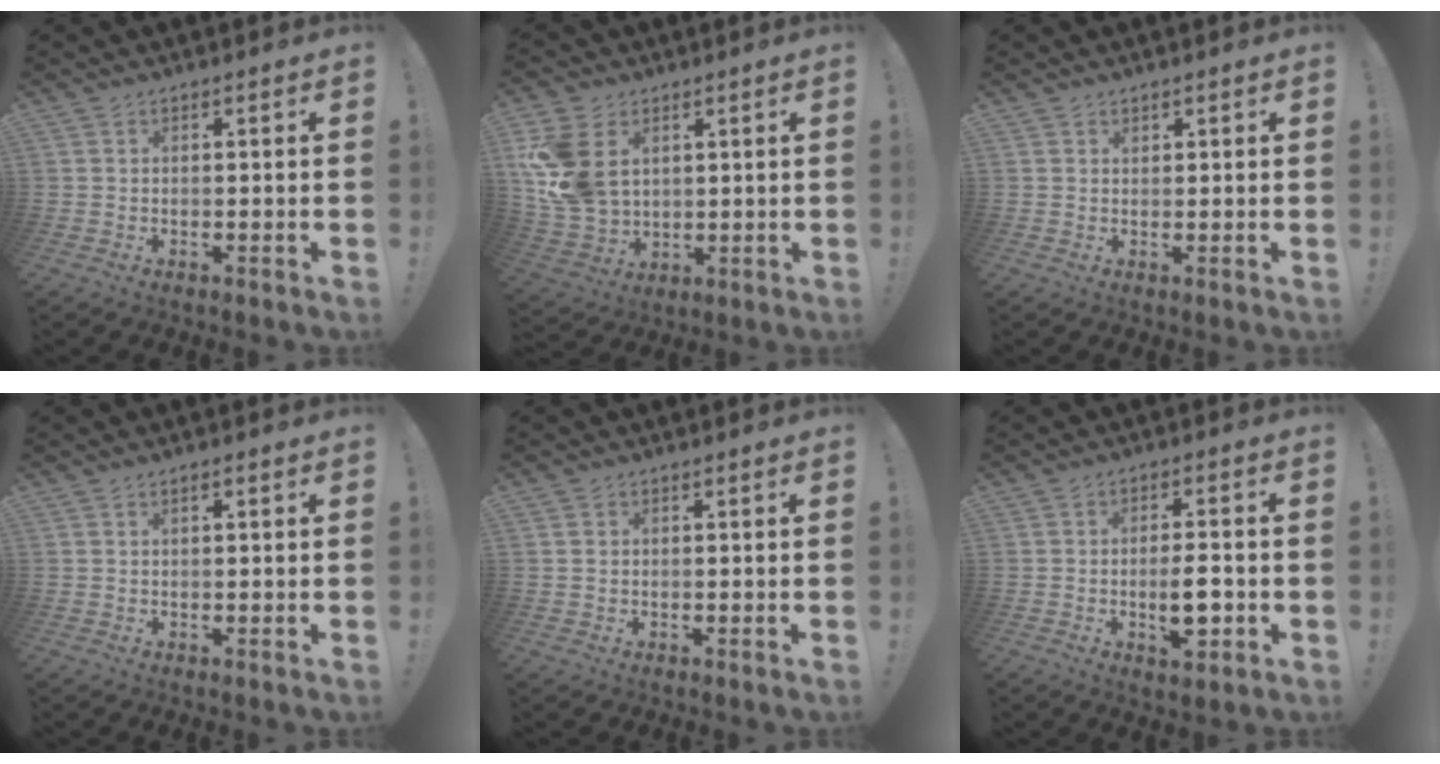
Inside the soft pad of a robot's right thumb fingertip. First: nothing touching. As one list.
[{"total": 16.8, "force": [4.2, 12.3, 10.8], "torque": [-0.222, -0.018, 0.083]}, {"total": 1.0, "force": [0.9, 0.5, 0.0], "torque": [0.010, -0.005, 0.016]}, {"total": 0.7, "force": [0.2, 0.2, 0.6], "torque": [-0.013, 0.002, 0.003]}, {"total": 0.9, "force": [0.2, 0.9, 0.2], "torque": [-0.001, 0.003, 0.003]}, {"total": 7.9, "force": [-2.1, 2.8, 7.1], "torque": [-0.115, 0.004, -0.036]}]